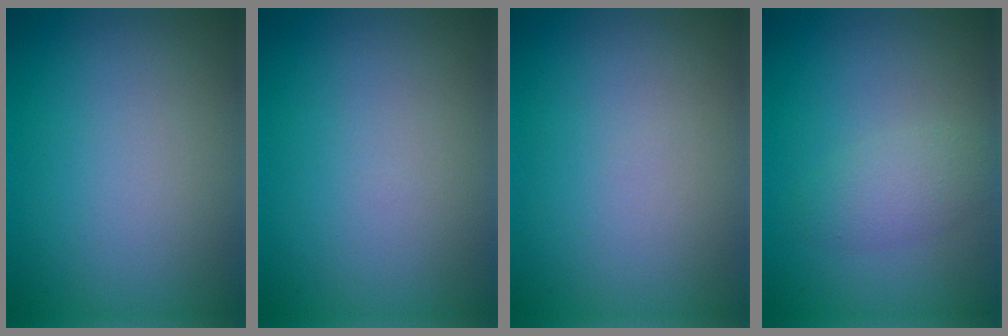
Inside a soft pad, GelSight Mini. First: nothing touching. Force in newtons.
{"total": 0.0}
{"total": 0.0}
{"total": 2.2, "press": 2.2, "slide": 0.0}